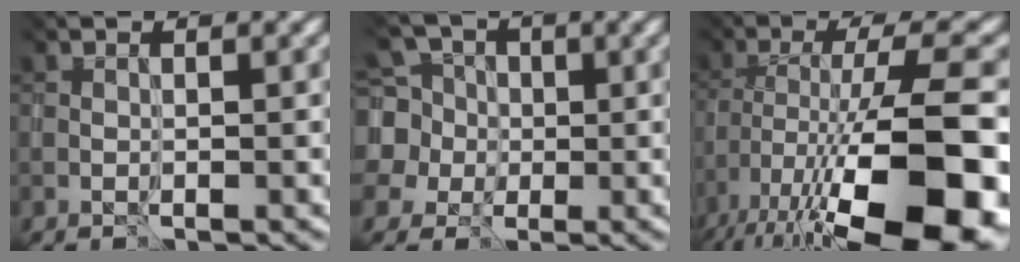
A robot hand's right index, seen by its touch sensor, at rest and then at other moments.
{"total": 7.3, "force": [2.9, 6.2, 2.5], "torque": [-0.079, 0.025, 0.047]}
{"total": 15.9, "force": [-8.4, 4.6, 12.8], "torque": [-0.214, -0.011, -0.103]}